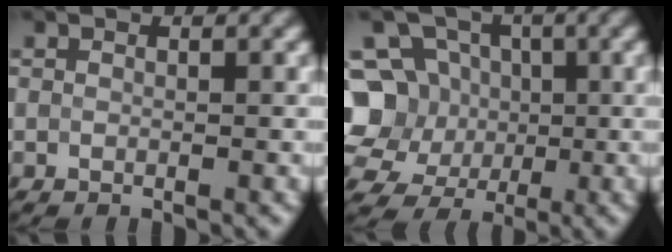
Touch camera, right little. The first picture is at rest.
{"total": 8.0, "force": [-0.4, 7.3, 3.0], "torque": [-0.056, 0.010, -0.041]}